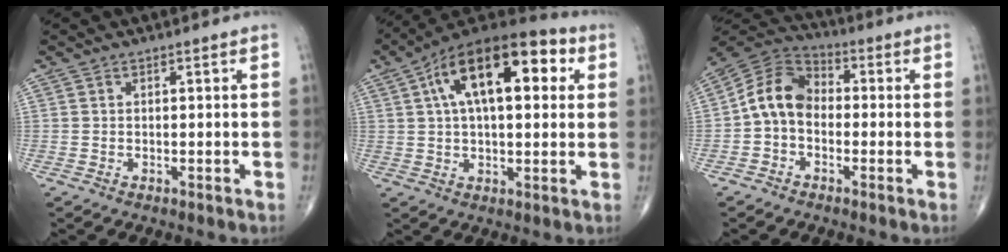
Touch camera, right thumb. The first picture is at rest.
{"total": 20.3, "force": [6.2, 9.6, 16.8], "torque": [-0.254, 0.026, 0.091]}
{"total": 9.4, "force": [-1.1, 7.0, 6.2], "torque": [-0.099, 0.034, -0.039]}